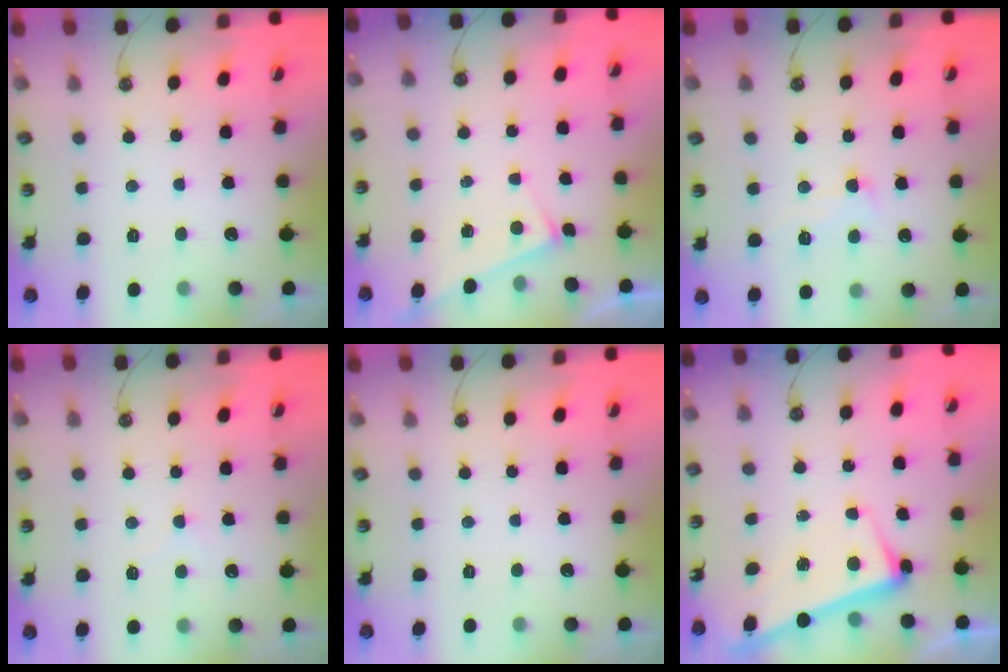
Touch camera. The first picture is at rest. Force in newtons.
{"total": 2.9, "press": 2.9, "slide": 0.2}
{"total": 3.6, "press": 3.5, "slide": 0.7}
{"total": 1.0, "press": 1.0, "slide": 0.3}
{"total": 0.0}
{"total": 2.7, "press": 2.7, "slide": 0.6}